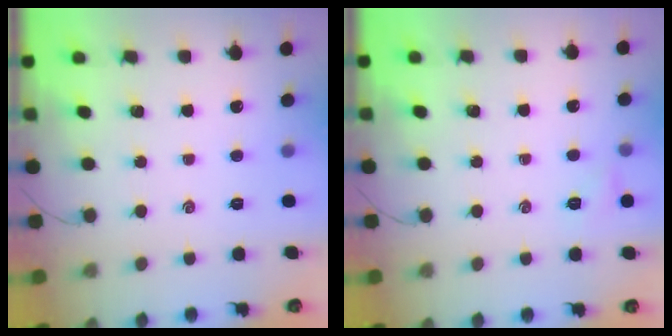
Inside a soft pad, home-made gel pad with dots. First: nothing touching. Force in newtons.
{"total": 3.3, "press": 3.2, "slide": 0.8}